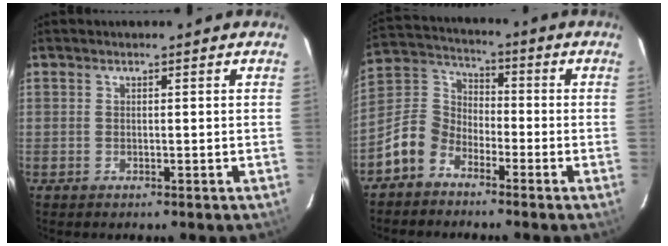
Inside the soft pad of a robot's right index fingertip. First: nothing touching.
{"total": 9.1, "force": [-5.8, 6.2, 3.2], "torque": [-0.078, 0.037, -0.127]}